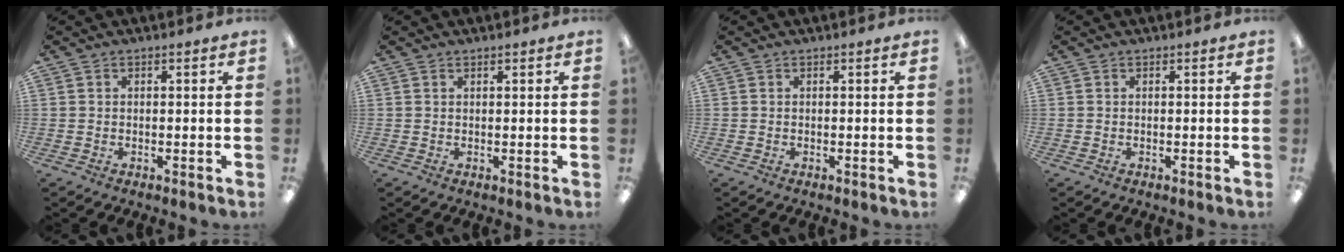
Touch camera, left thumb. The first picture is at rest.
{"total": 0.7, "force": [0.6, 0.2, 0.3], "torque": [-0.008, 0.001, 0.010]}
{"total": 0.0}
{"total": 0.0}